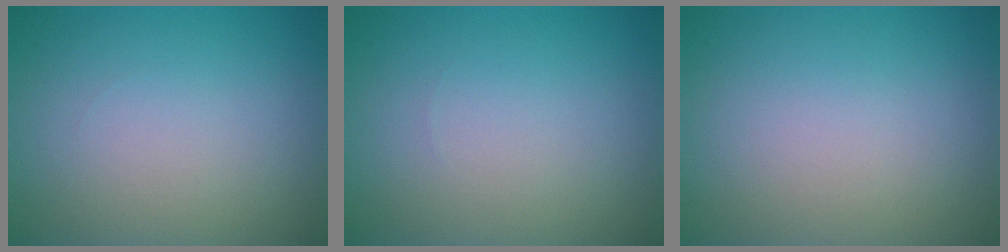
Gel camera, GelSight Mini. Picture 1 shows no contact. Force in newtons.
{"total": 0.0}
{"total": 0.0}